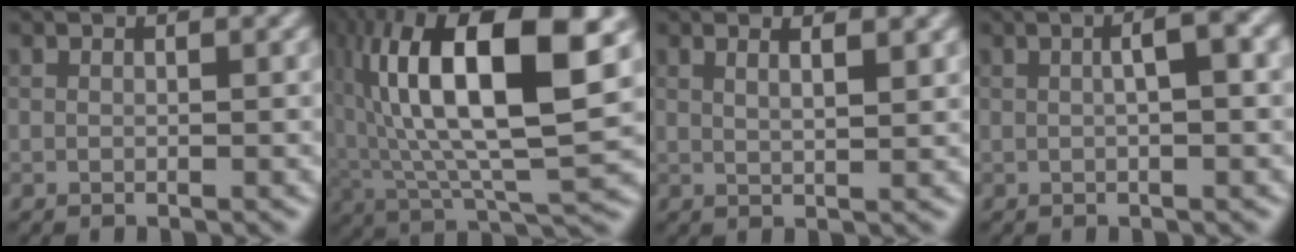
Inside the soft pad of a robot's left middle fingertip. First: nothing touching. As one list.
[{"total": 14.1, "force": [2.9, 4.9, 12.9], "torque": [-0.241, 0.014, 0.057]}, {"total": 2.5, "force": [1.4, 0.8, 1.9], "torque": [-0.014, 0.014, 0.015]}, {"total": 2.9, "force": [0.2, 0.4, 2.9], "torque": [-0.047, 0.016, 0.010]}]